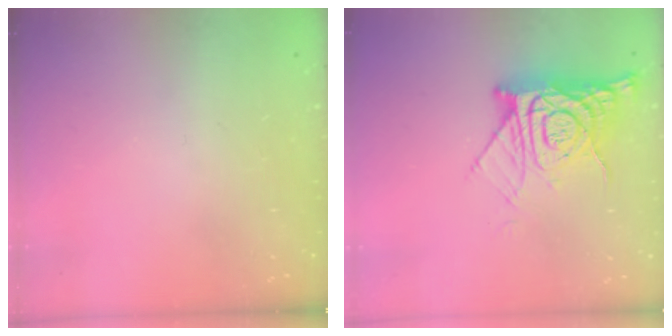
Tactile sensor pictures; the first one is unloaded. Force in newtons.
{"total": 13.2, "press": 13.2, "slide": 1.2}